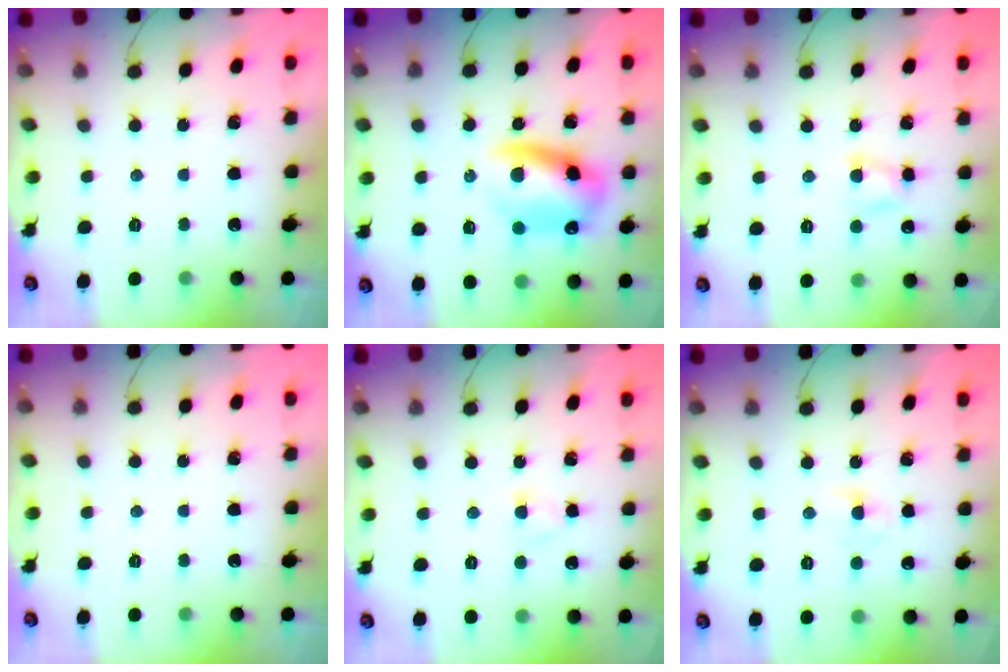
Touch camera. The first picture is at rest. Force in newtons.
{"total": 12.6, "press": 12.1, "slide": 3.2}
{"total": 3.9, "press": 3.7, "slide": 1.1}
{"total": 0.0}
{"total": 2.4, "press": 2.3, "slide": 0.9}
{"total": 3.1, "press": 2.9, "slide": 1.2}